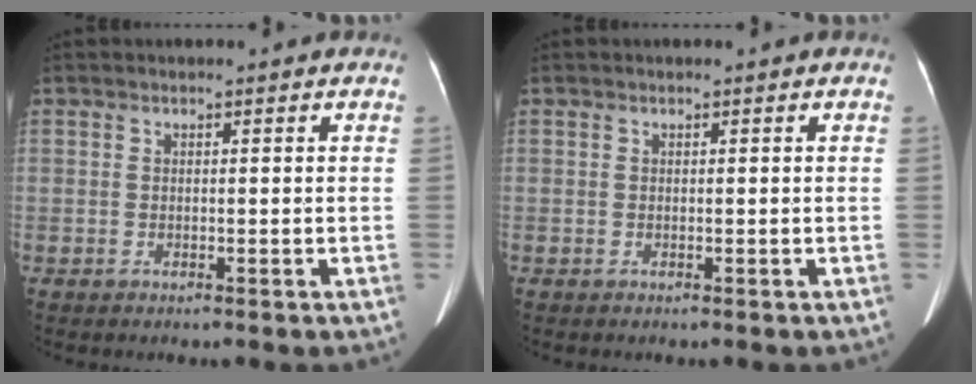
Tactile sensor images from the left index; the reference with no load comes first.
{"total": 0.0}